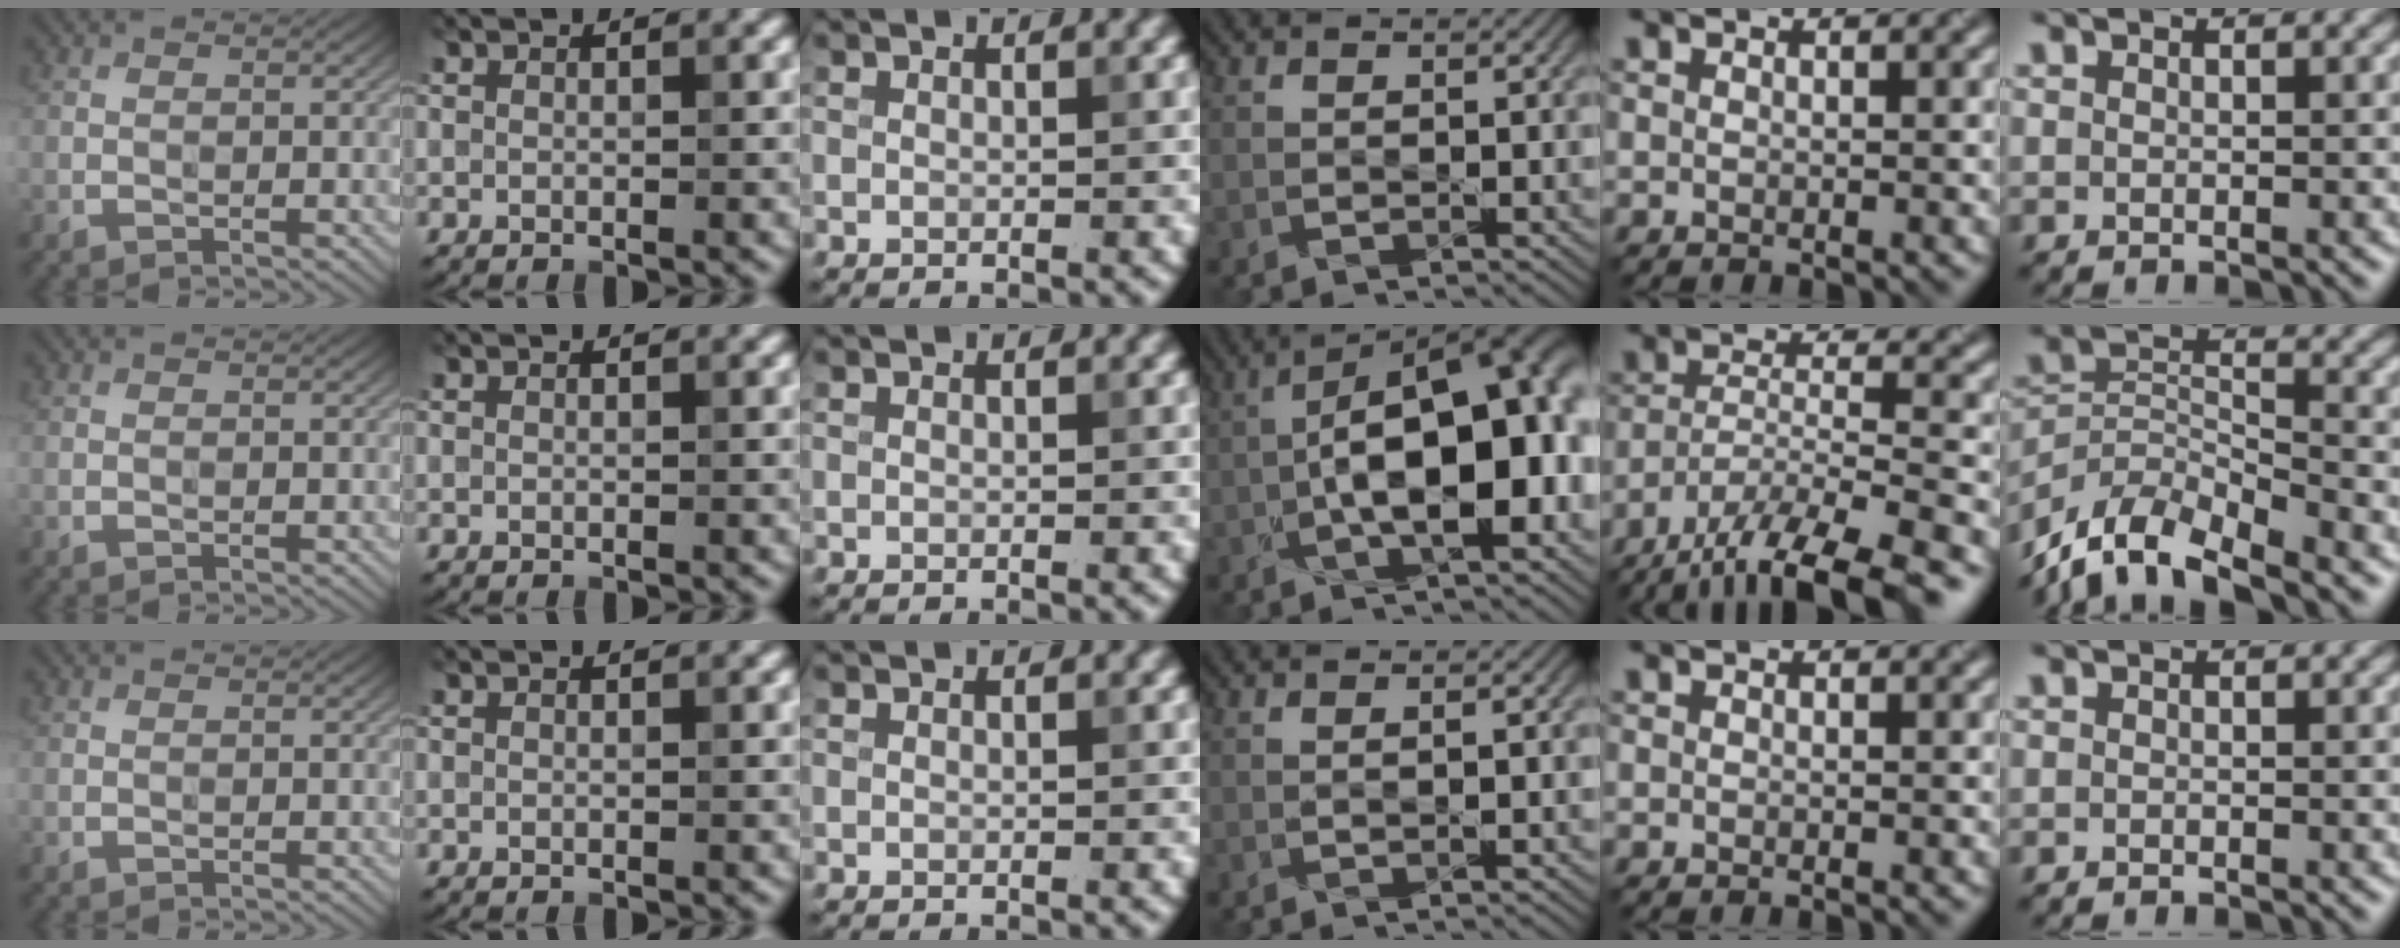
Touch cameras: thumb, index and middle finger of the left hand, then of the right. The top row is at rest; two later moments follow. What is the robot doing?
{"motion": "dispense", "object": "glue bottle"}